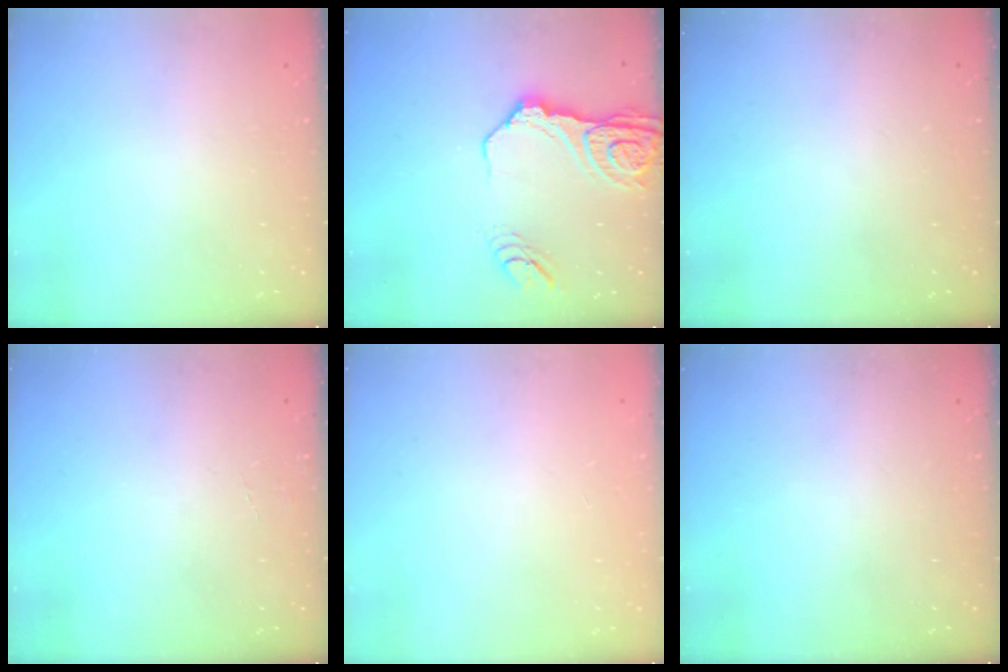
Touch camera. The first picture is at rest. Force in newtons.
{"total": 16.3, "press": 16.2, "slide": 2.0}
{"total": 0.0}
{"total": 3.1, "press": 3.1, "slide": 0.2}
{"total": 0.0}
{"total": 0.0}